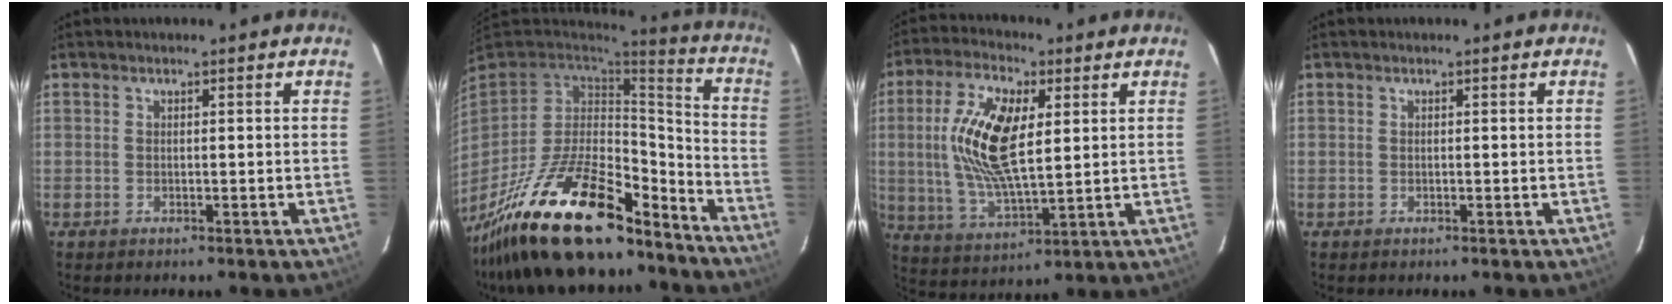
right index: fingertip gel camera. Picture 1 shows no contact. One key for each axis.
{"total": 28.1, "fx": -20.0, "fy": 9.9, "fz": 17.1, "tx": -0.328, "ty": -0.025, "tz": -0.319}
{"total": 15.0, "fx": 2.9, "fy": 6.1, "fz": 13.4, "tx": -0.266, "ty": 0.006, "tz": 0.059}
{"total": 0.0}